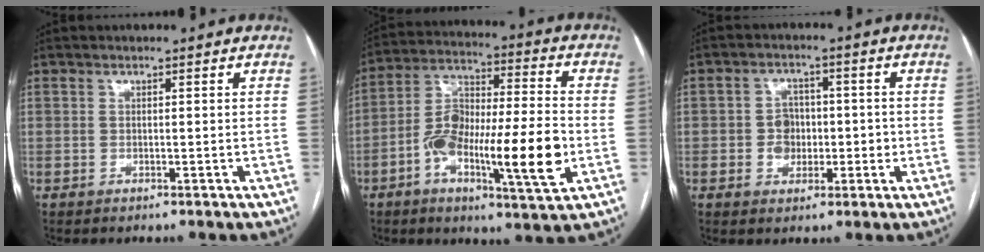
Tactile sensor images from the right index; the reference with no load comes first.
{"total": 17.0, "force": [-4.9, 3.0, 16.0], "torque": [-0.287, 0.005, -0.084]}
{"total": 4.8, "force": [-0.6, 4.2, 2.3], "torque": [-0.032, 0.016, -0.006]}